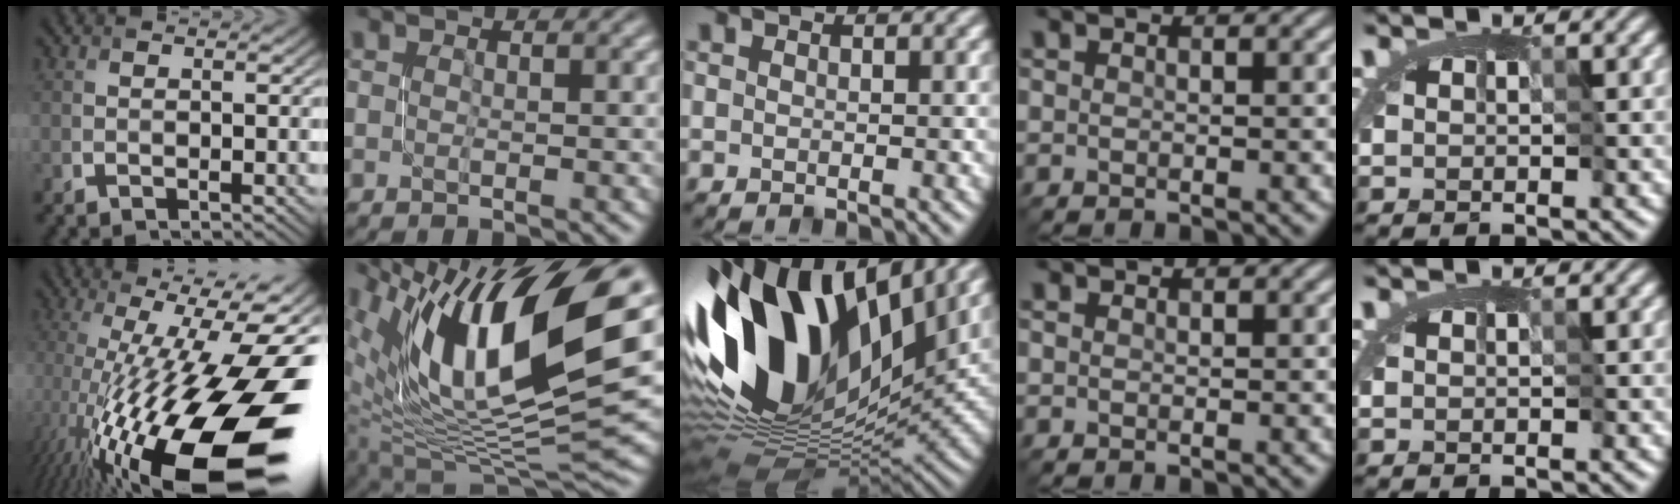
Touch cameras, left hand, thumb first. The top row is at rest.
{"thumb": {"total": 21.4, "force": [-6.2, 6.6, 19.4], "torque": [-0.310, -0.004, -0.107]}, "index": {"total": 15.9, "force": [5.9, 5.7, 13.6], "torque": [-0.243, 0.004, 0.099]}, "middle": {"total": 16.7, "force": [4.6, 9.3, 13.1], "torque": [-0.269, 0.019, 0.059]}, "ring": {"total": 0.7, "force": [0.5, 0.5, 0.2], "torque": [-0.006, 0.001, 0.006]}}